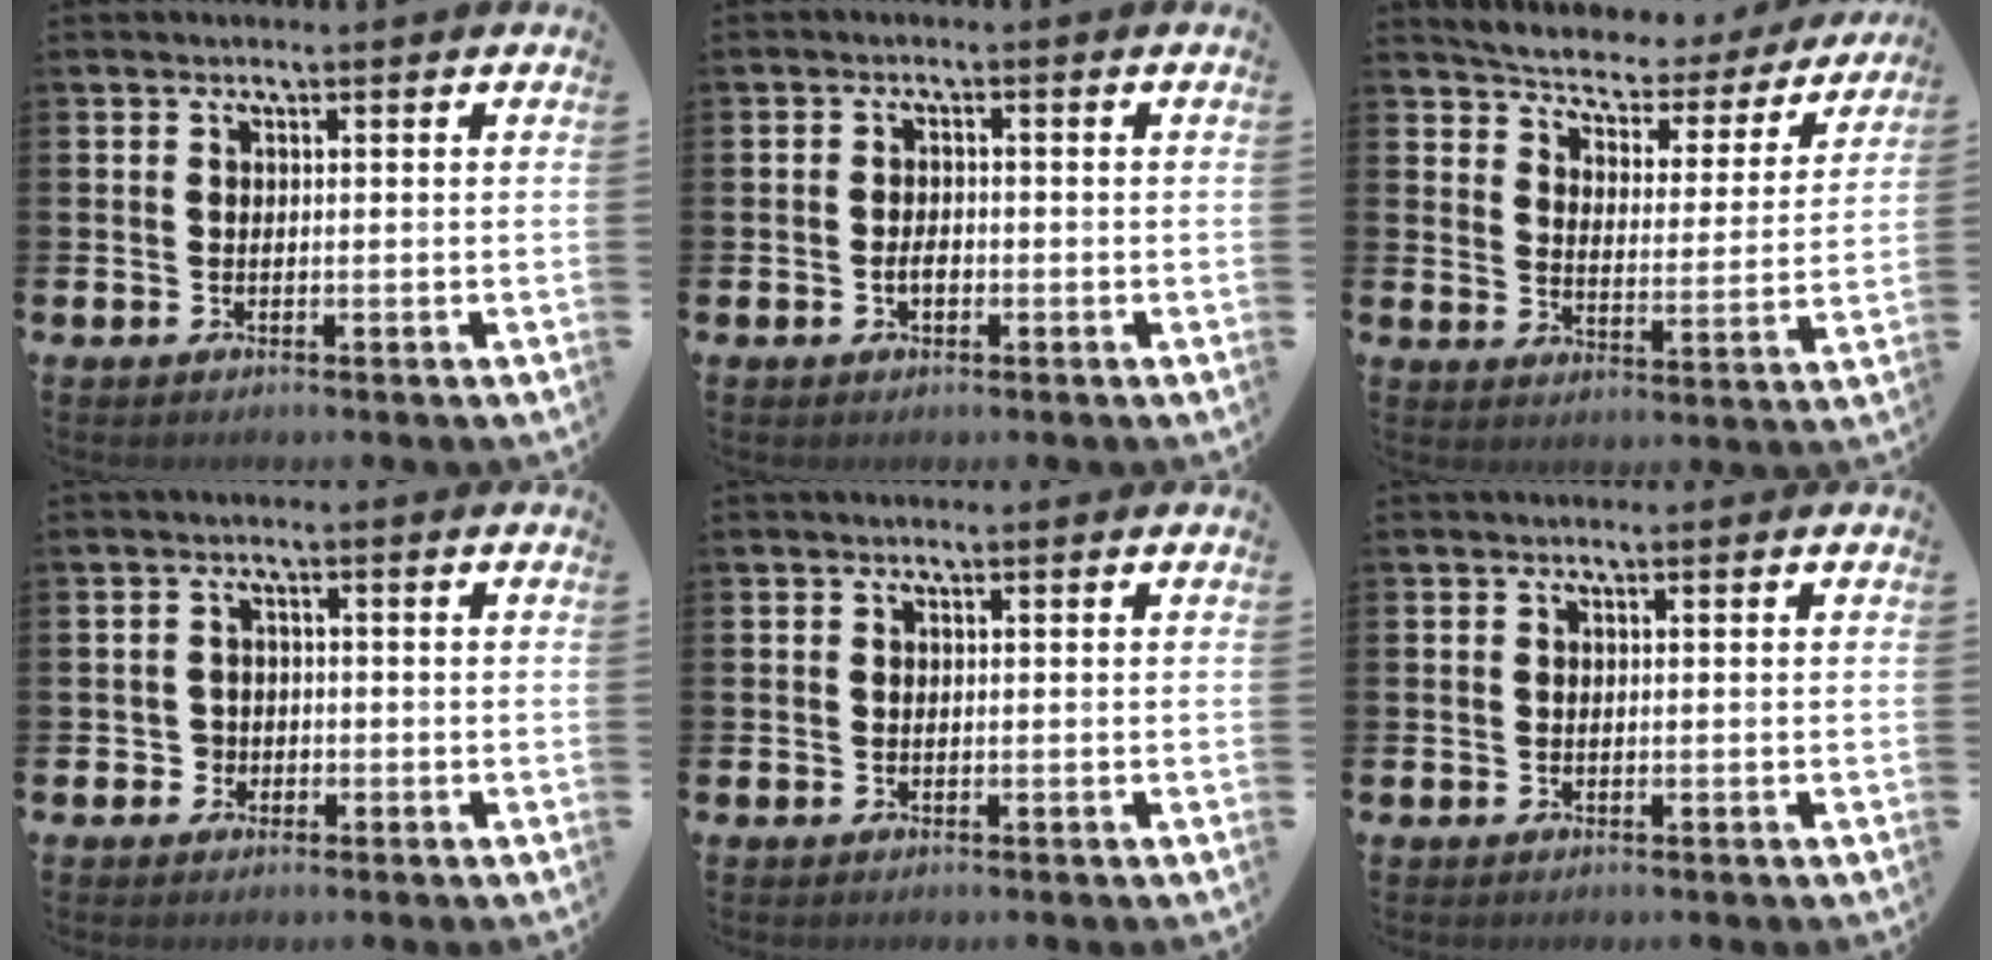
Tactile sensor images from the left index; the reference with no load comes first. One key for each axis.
{"total": 1.9, "fx": -0.5, "fy": 1.1, "fz": 1.4, "tx": -0.022, "ty": 0.001, "tz": -0.011}
{"total": 4.7, "fx": 4.4, "fy": 1.4, "fz": 0.5, "tx": -0.039, "ty": -0.038, "tz": 0.069}
{"total": 3.0, "fx": -1.6, "fy": 2.5, "fz": 0.2, "tx": -0.018, "ty": 0.008, "tz": -0.037}
{"total": 0.0}
{"total": 0.0}